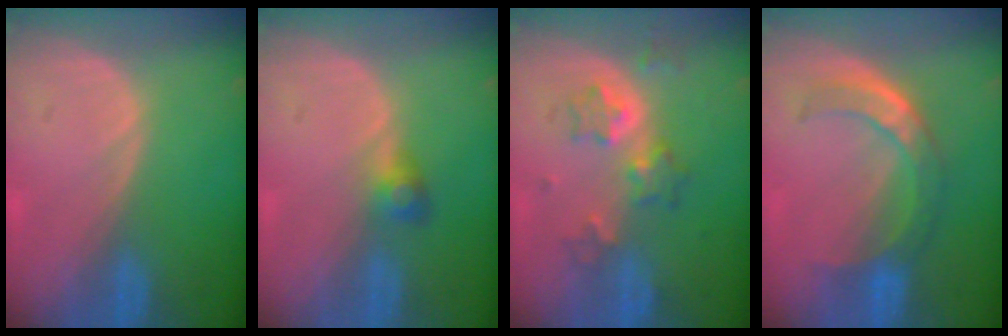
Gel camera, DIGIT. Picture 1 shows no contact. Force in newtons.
{"total": 2.5, "press": 2.4, "slide": 0.7}
{"total": 6.6, "press": 5.7, "slide": 3.2}
{"total": 7.9, "press": 6.6, "slide": 4.3}